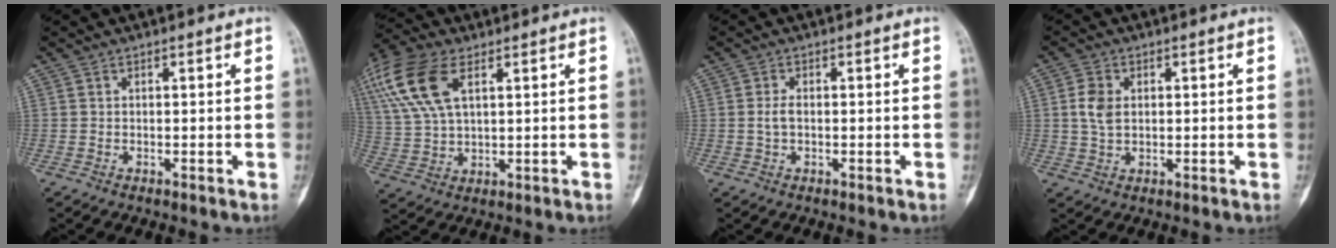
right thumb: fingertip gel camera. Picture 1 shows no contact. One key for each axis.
{"total": 15.0, "fx": 6.3, "fy": 7.7, "fz": 11.2, "tx": -0.249, "ty": 0.003, "tz": 0.123}
{"total": 2.0, "fx": -0.2, "fy": 1.1, "fz": 1.7, "tx": -0.036, "ty": 0.005, "tz": -0.004}
{"total": 4.7, "fx": 0.8, "fy": 3.3, "fz": 3.3, "tx": -0.060, "ty": 0.002, "tz": 0.015}